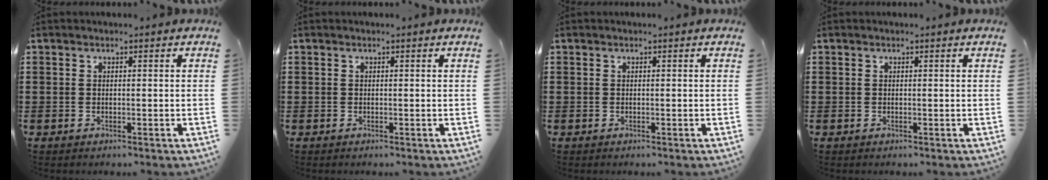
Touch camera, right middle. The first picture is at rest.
{"total": 0.0}
{"total": 0.0}
{"total": 0.0}